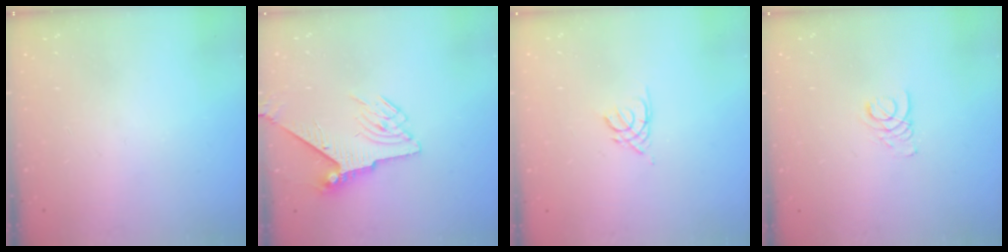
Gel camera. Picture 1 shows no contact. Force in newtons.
{"total": 6.7, "press": 6.6, "slide": 1.0}
{"total": 2.1, "press": 2.0, "slide": 0.4}
{"total": 1.9, "press": 1.9, "slide": 0.2}